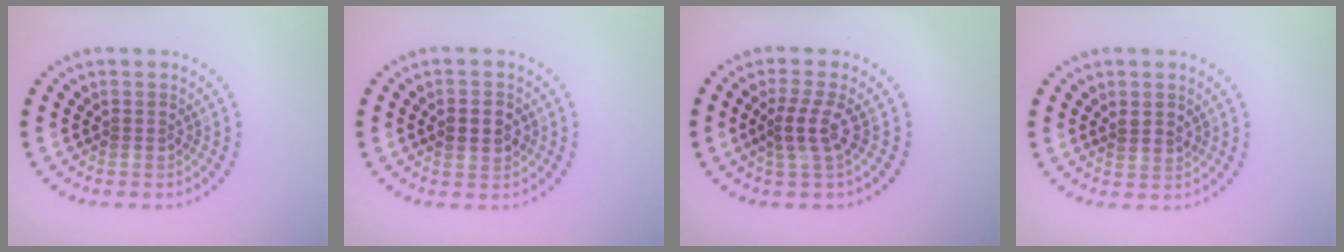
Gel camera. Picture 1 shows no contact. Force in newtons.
{"total": 2.2, "press": 2.2, "slide": 0.1}
{"total": 2.4, "press": 1.9, "slide": 1.6}
{"total": 1.1, "press": 0.8, "slide": 0.8}